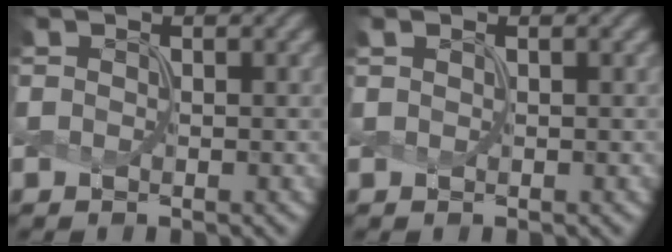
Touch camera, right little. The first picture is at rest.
{"total": 0.6, "force": [0.3, 0.2, 0.5], "torque": [-0.009, 0.001, 0.003]}